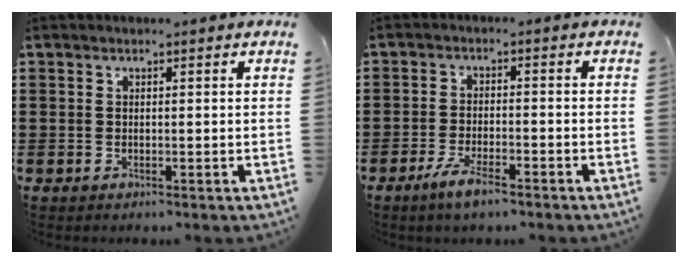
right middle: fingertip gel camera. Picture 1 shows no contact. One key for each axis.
{"total": 4.2, "fx": -2.8, "fy": 0.8, "fz": 3.0, "tx": -0.069, "ty": -0.004, "tz": -0.055}